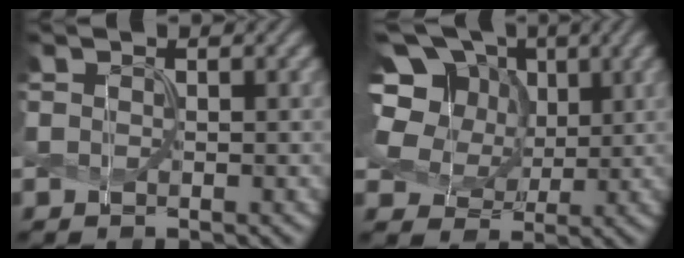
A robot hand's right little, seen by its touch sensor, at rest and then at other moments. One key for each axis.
{"total": 9.7, "fx": 2.1, "fy": 7.6, "fz": 5.6, "tx": -0.120, "ty": 0.031, "tz": 0.021}